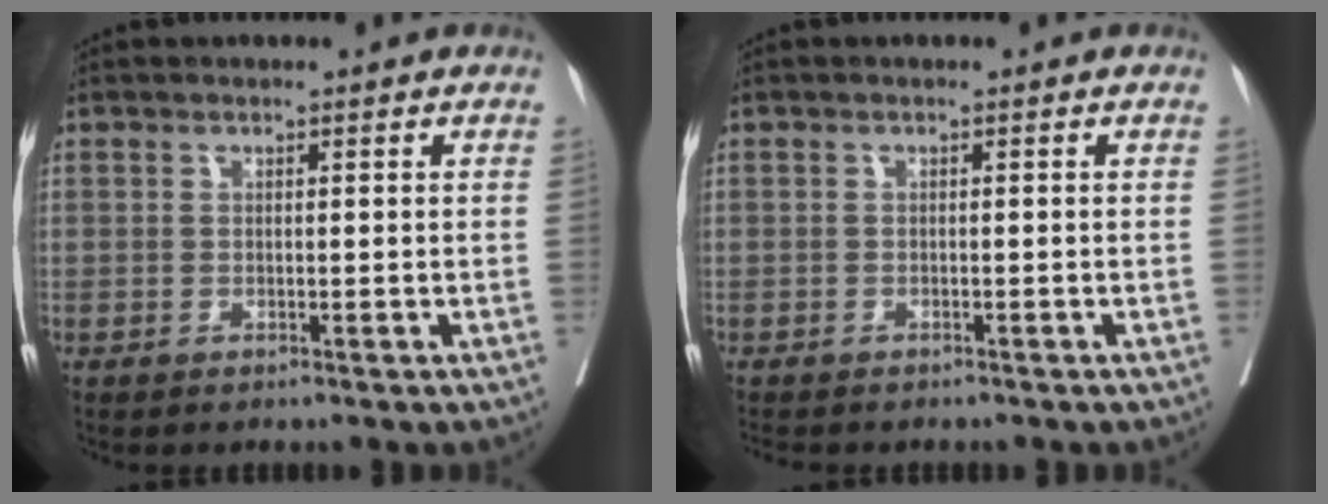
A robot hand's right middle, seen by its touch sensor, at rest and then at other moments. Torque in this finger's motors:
{"motor_torque": [0.00, -0.11, 0.01, 0.01]}